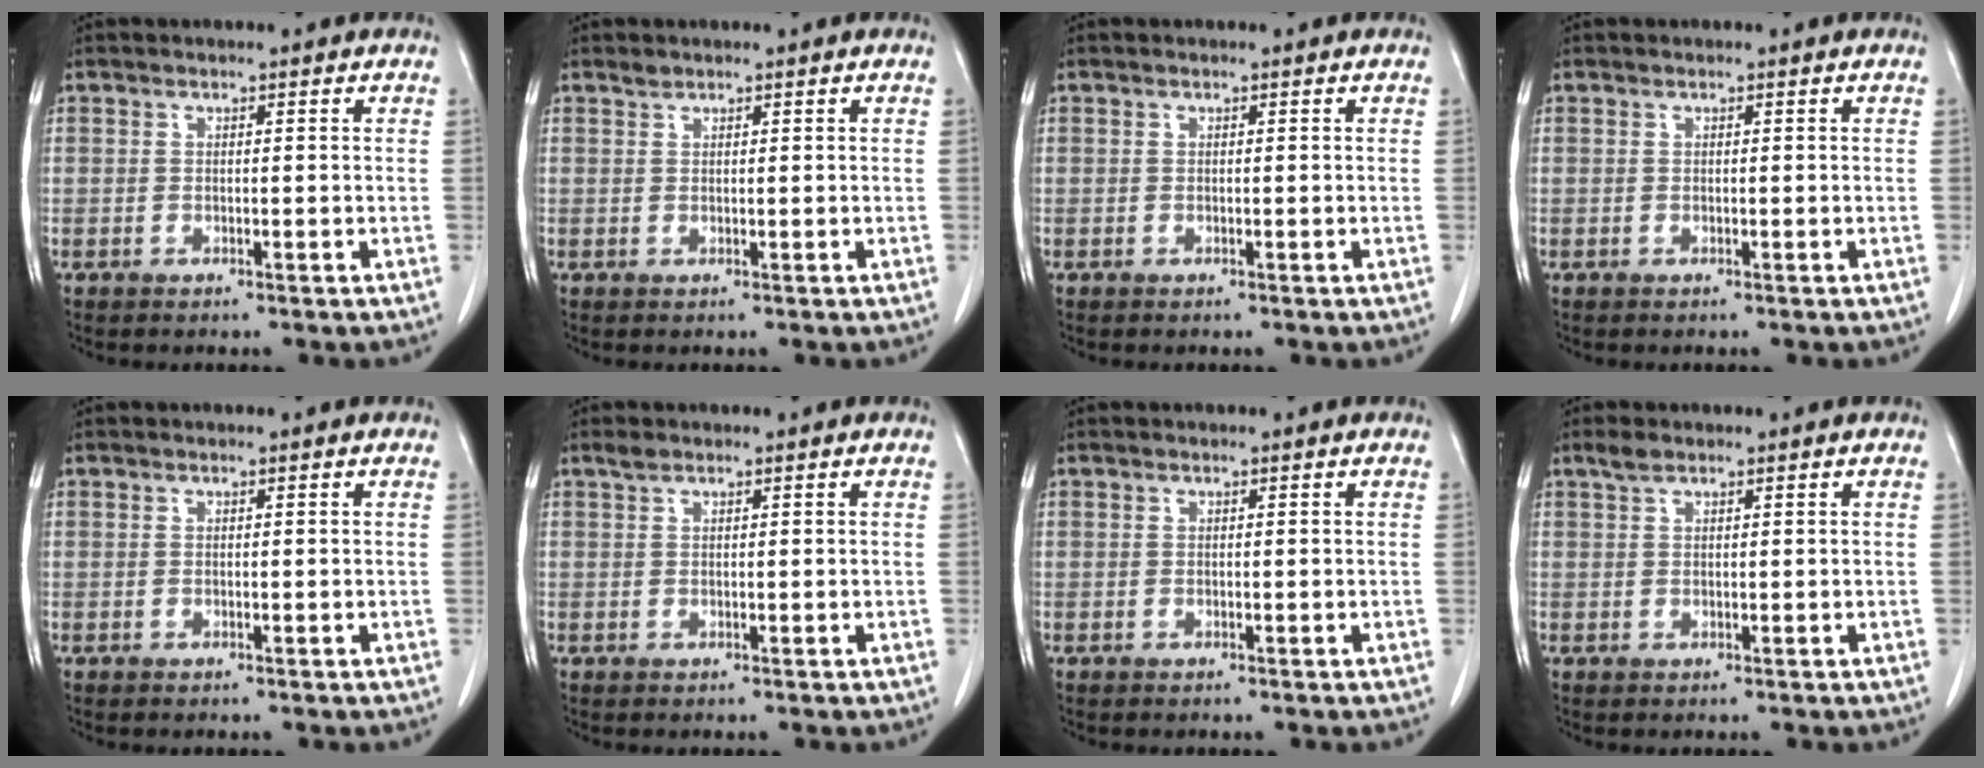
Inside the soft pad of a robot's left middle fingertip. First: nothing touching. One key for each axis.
{"total": 0.7, "fx": 0.6, "fy": 0.2, "fz": 0.0, "tx": -0.002, "ty": 0.000, "tz": 0.011}
{"total": 0.0}
{"total": 0.0}
{"total": 0.0}
{"total": 0.9, "fx": 0.7, "fy": 0.4, "fz": 0.3, "tx": -0.009, "ty": 0.008, "tz": 0.014}
{"total": 0.0}
{"total": 1.4, "fx": 1.1, "fy": 0.6, "fz": 0.7, "tx": -0.018, "ty": 0.009, "tz": 0.022}